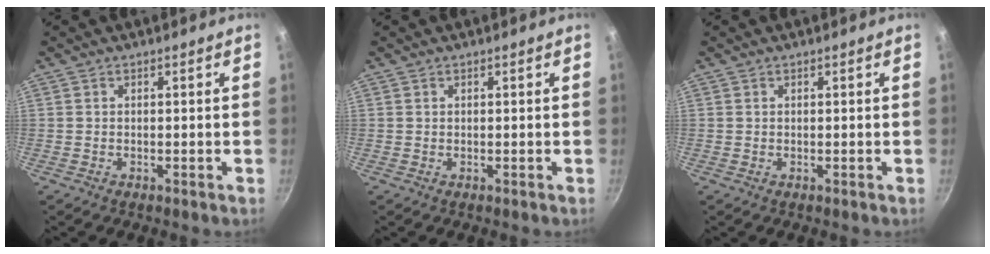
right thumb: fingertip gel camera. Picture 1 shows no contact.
{"total": 0.0}
{"total": 0.0}